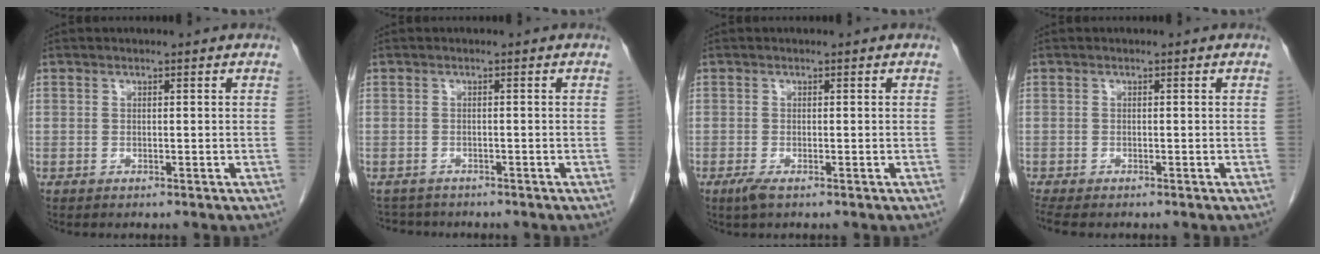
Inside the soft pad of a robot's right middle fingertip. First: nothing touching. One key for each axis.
{"total": 3.3, "fx": -3.1, "fy": 1.1, "fz": -0.1, "tx": 0.002, "ty": -0.006, "tz": -0.049}
{"total": 1.8, "fx": -1.1, "fy": 0.4, "fz": 1.4, "tx": -0.035, "ty": -0.006, "tz": -0.022}
{"total": 3.0, "fx": -2.5, "fy": 0.7, "fz": 1.5, "tx": -0.026, "ty": -0.010, "tz": -0.042}